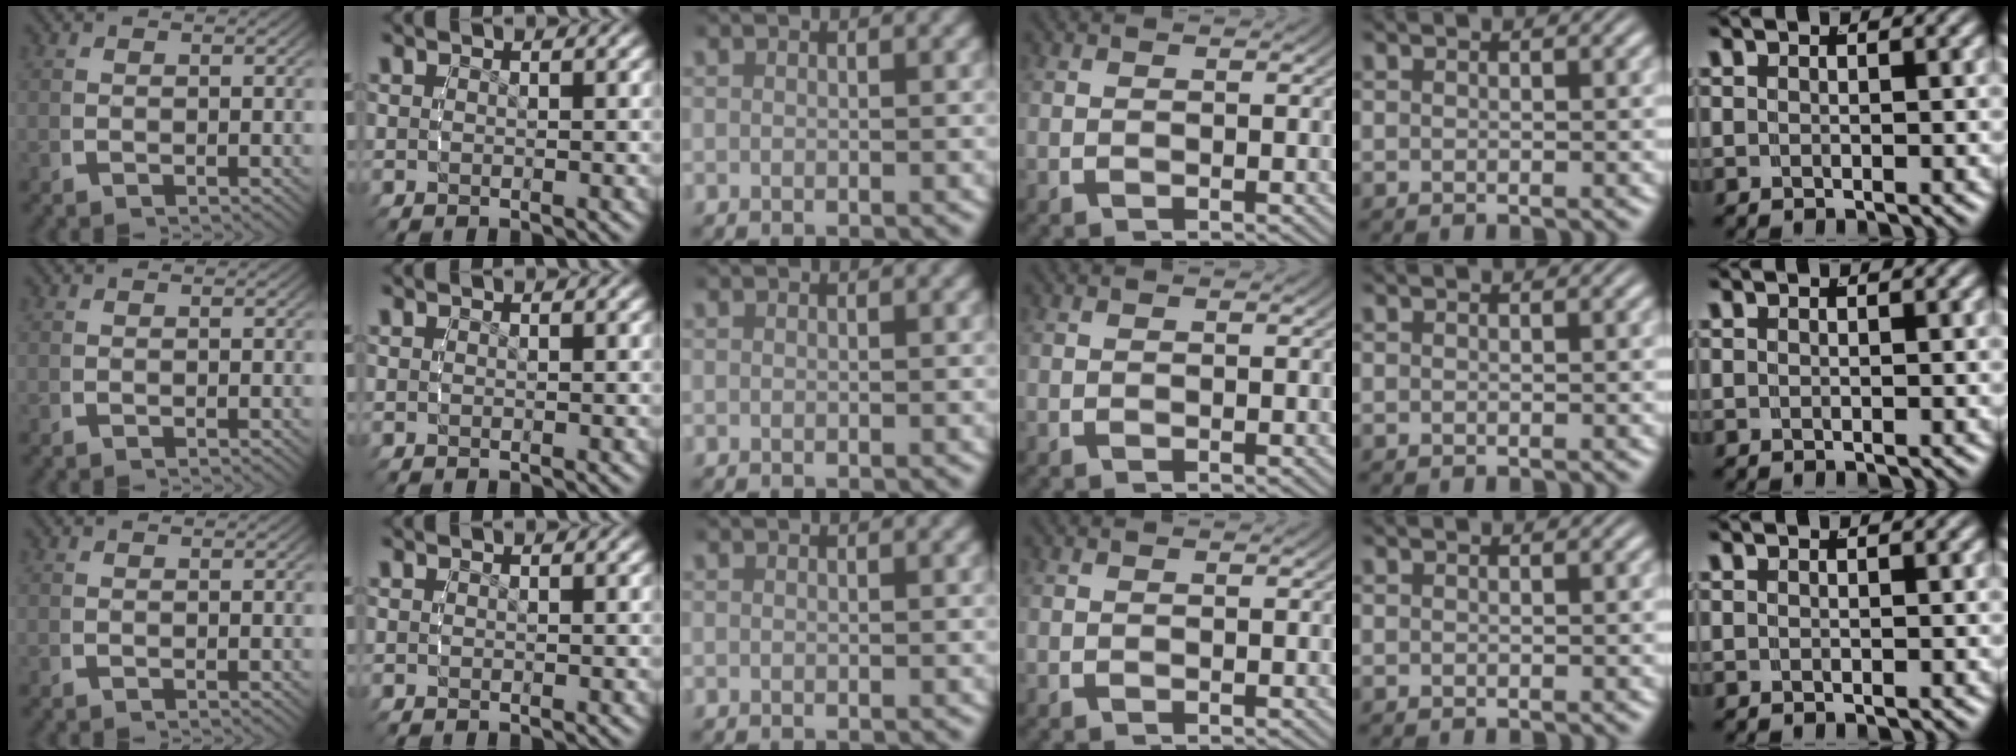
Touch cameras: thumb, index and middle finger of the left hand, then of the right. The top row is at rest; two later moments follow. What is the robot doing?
{"motion": "reach", "object": "sponge"}